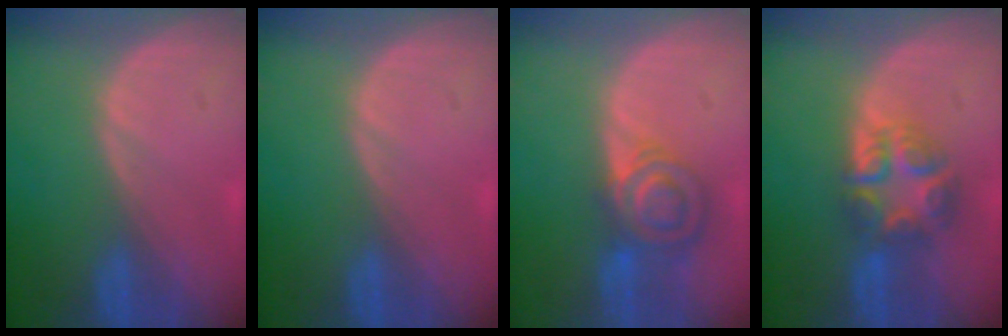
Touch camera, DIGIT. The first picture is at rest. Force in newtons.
{"total": 0.0}
{"total": 7.3, "press": 6.3, "slide": 3.8}
{"total": 7.6, "press": 6.6, "slide": 3.9}